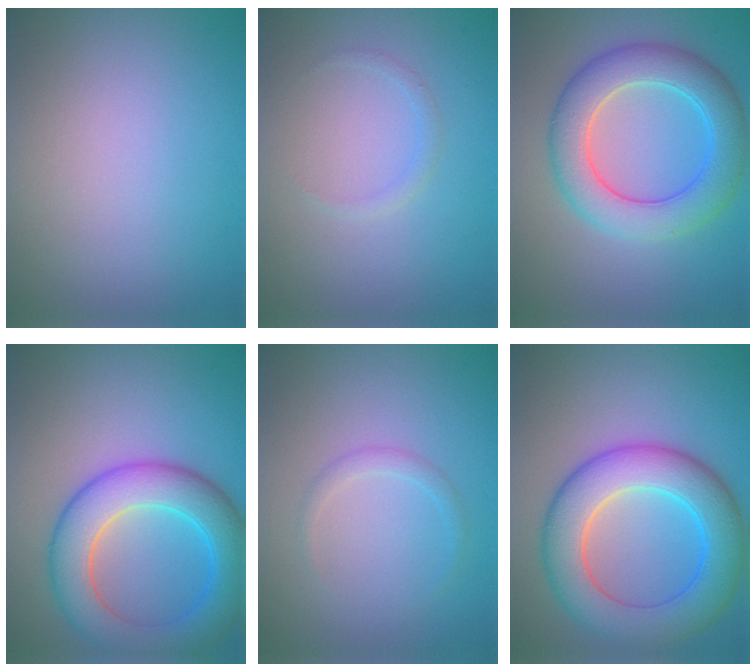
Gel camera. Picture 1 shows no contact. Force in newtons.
{"total": 0.8, "press": 0.8, "slide": 0.0}
{"total": 6.8, "press": 6.8, "slide": 0.2}
{"total": 8.1, "press": 8.1, "slide": 0.4}
{"total": 1.1, "press": 1.1, "slide": 0.1}
{"total": 8.8, "press": 8.8, "slide": 0.2}